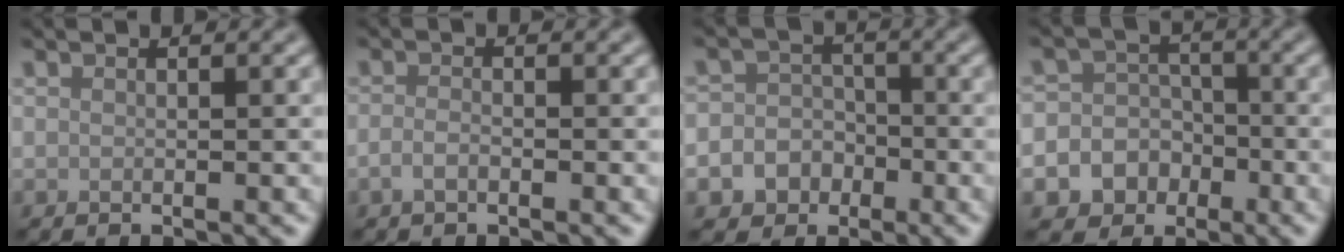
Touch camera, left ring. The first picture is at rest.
{"total": 1.2, "force": [-0.6, 0.5, 0.8], "torque": [-0.019, 0.000, -0.015]}
{"total": 5.8, "force": [-2.7, 5.0, 1.1], "torque": [0.009, -0.002, -0.059]}
{"total": 8.6, "force": [-3.8, 7.5, 1.4], "torque": [-0.017, -0.015, -0.077]}